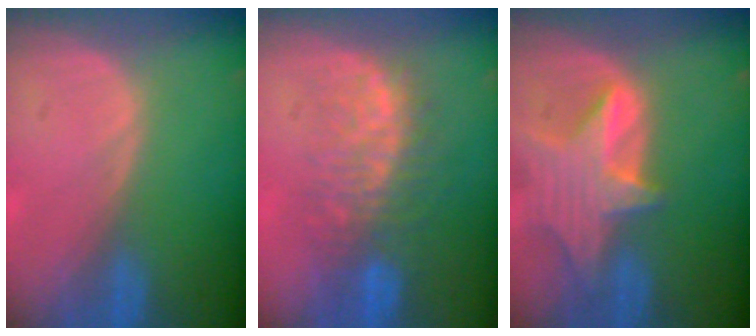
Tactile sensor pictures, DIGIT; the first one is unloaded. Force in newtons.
{"total": 9.1, "press": 8.3, "slide": 3.8}
{"total": 7.9, "press": 7.2, "slide": 3.2}